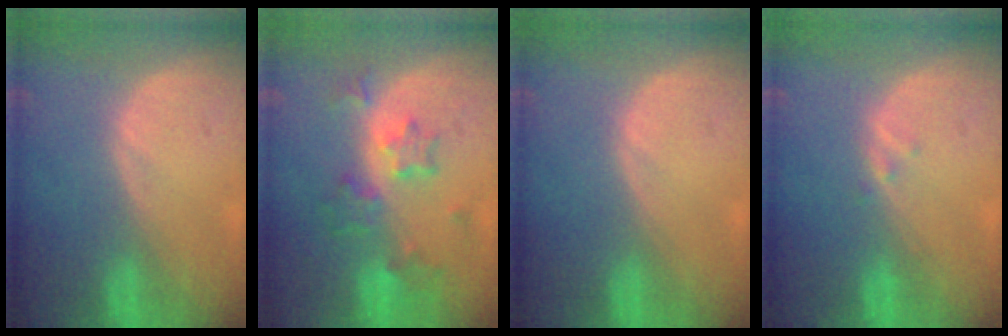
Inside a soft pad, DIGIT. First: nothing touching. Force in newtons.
{"total": 7.3, "press": 6.5, "slide": 3.3}
{"total": 0.0}
{"total": 0.8, "press": 0.8, "slide": 0.1}